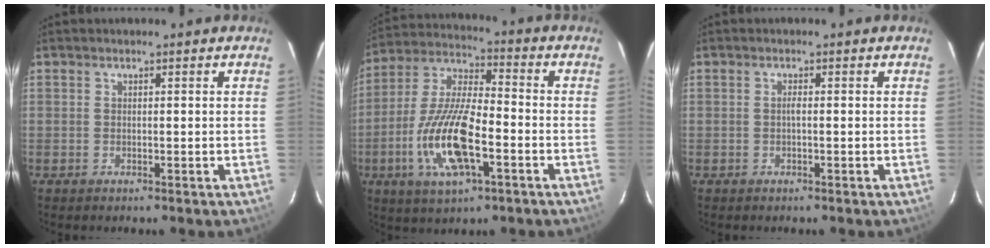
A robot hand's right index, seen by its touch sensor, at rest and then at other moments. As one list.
[{"total": 16.0, "force": [-5.3, 5.4, 14.1], "torque": [-0.296, -0.009, -0.103]}, {"total": 0.7, "force": [-0.2, 0.0, 0.7], "torque": [-0.011, 0.004, -0.005]}]